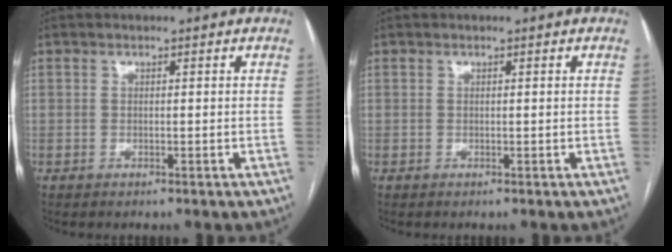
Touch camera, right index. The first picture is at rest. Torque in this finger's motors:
{"motor_torque": [-0.07, 0.00, -0.07, -0.04]}